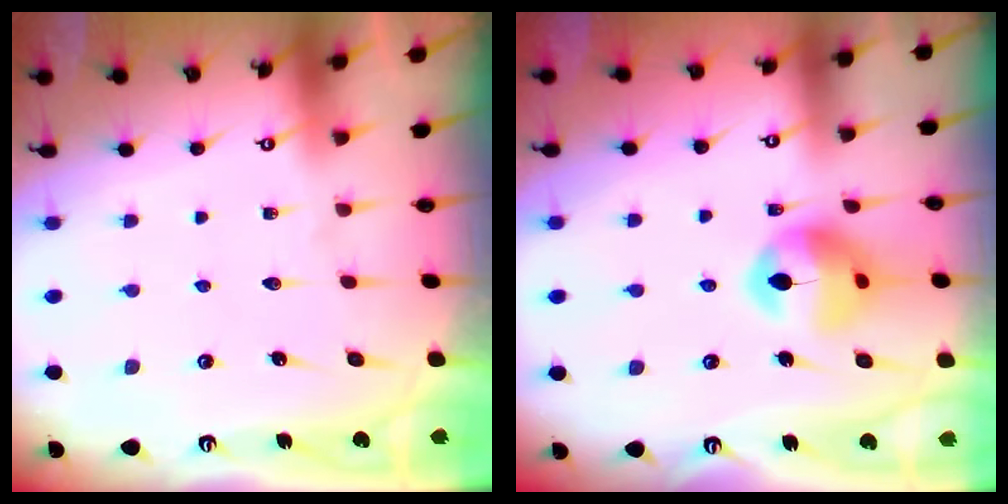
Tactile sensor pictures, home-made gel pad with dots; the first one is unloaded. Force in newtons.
{"total": 13.7, "press": 13.6, "slide": 1.6}